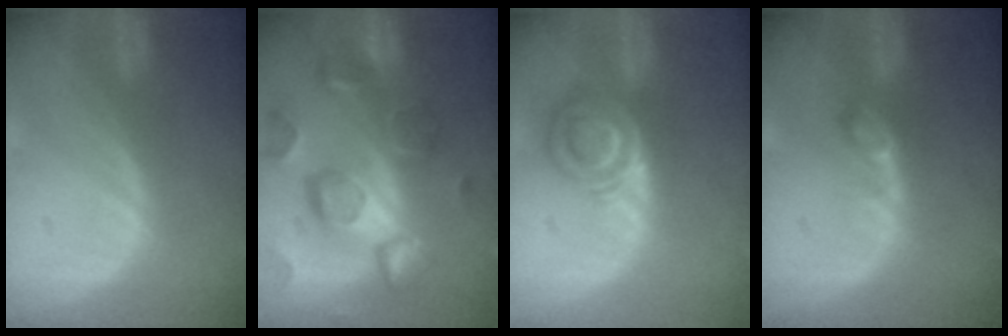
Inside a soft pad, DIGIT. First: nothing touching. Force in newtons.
{"total": 12.4, "press": 10.6, "slide": 6.3}
{"total": 5.9, "press": 5.8, "slide": 0.8}
{"total": 2.5, "press": 2.4, "slide": 0.3}